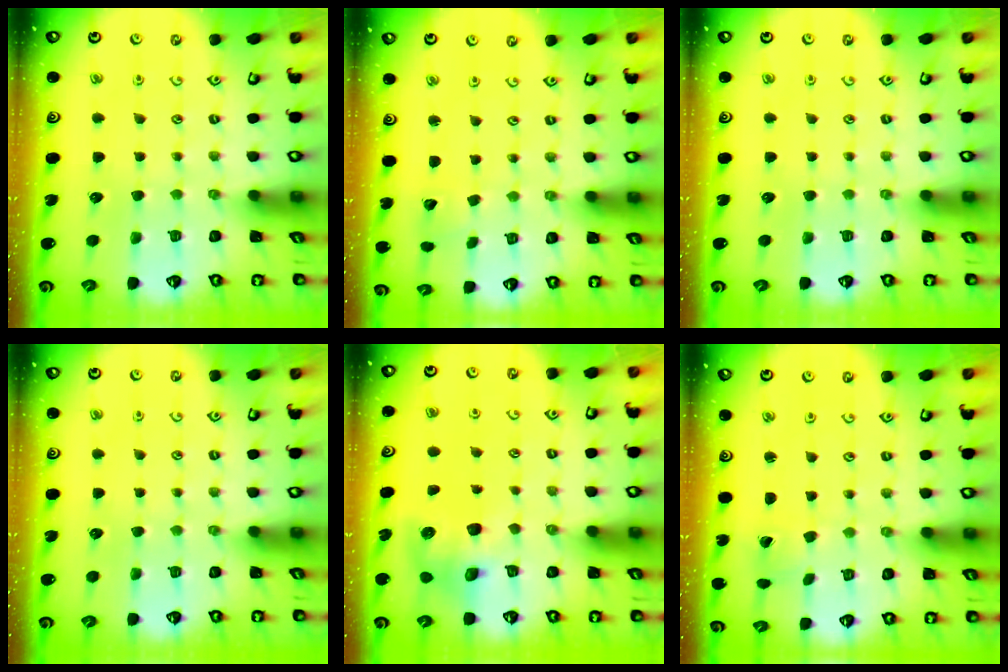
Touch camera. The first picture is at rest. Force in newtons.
{"total": 1.8, "press": 1.8, "slide": 0.1}
{"total": 0.0}
{"total": 0.0}
{"total": 7.9, "press": 7.8, "slide": 1.1}
{"total": 1.0, "press": 0.9, "slide": 0.4}